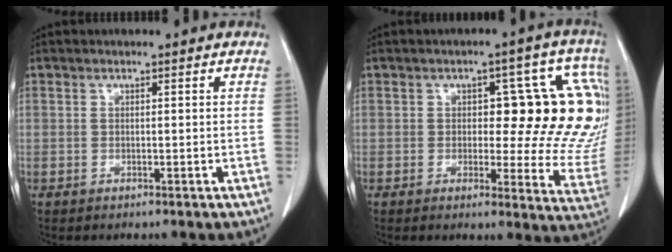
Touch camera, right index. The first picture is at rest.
{"total": 17.5, "force": [3.0, 6.6, 16.0], "torque": [-0.156, 0.020, 0.036]}